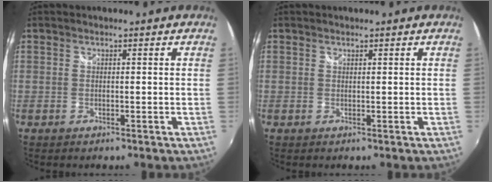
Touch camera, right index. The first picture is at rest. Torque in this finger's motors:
{"motor_torque": [-0.01, 0.11, 0.03, 0.01]}